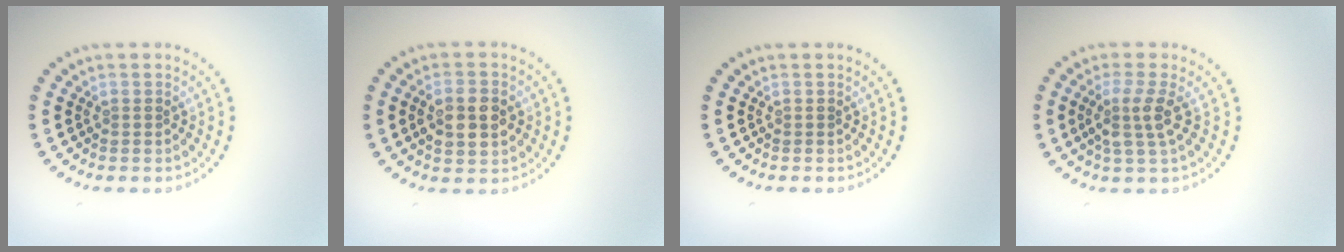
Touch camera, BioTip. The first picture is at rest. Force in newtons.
{"total": 3.8, "press": 3.8, "slide": 0.2}
{"total": 0.0}
{"total": 2.8, "press": 2.2, "slide": 1.7}